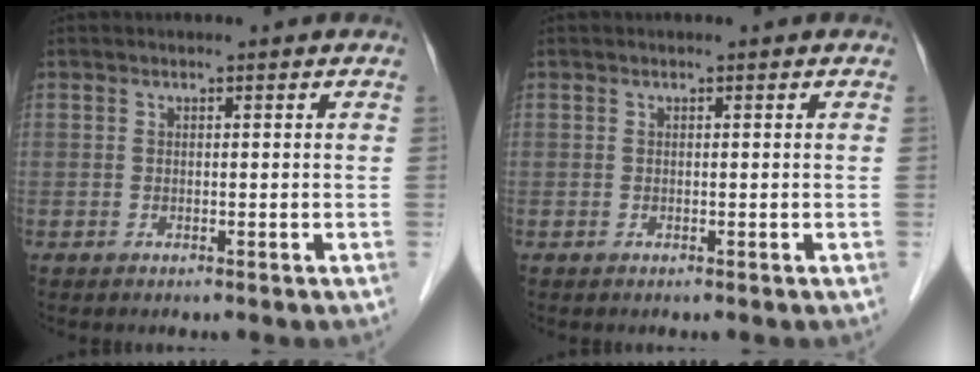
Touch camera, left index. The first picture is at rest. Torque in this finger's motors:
{"motor_torque": [0.00, 0.00, 0.00, 0.00]}